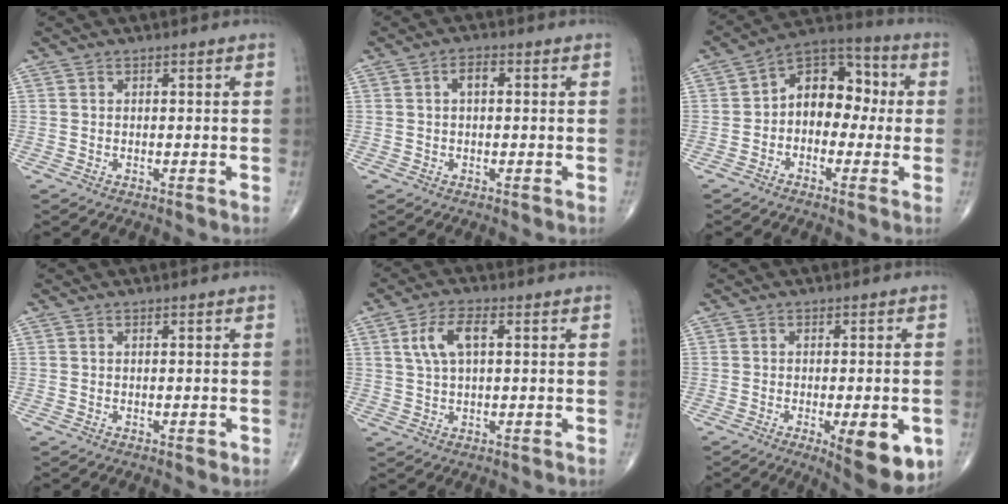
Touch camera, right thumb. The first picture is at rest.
{"total": 2.4, "force": [0.3, 1.3, 2.0], "torque": [-0.032, 0.006, 0.003]}
{"total": 11.6, "force": [0.0, 8.1, 8.3], "torque": [-0.083, 0.041, -0.019]}
{"total": 0.6, "force": [-0.1, 0.3, 0.5], "torque": [-0.006, 0.000, -0.003]}
{"total": 6.5, "force": [1.7, 3.0, 5.6], "torque": [-0.115, 0.009, 0.033]}
{"total": 11.6, "force": [-4.1, 3.8, 10.1], "torque": [-0.118, -0.007, -0.046]}